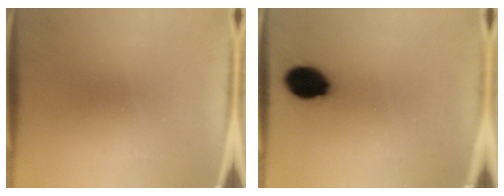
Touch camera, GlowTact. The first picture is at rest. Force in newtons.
{"total": 10.4}